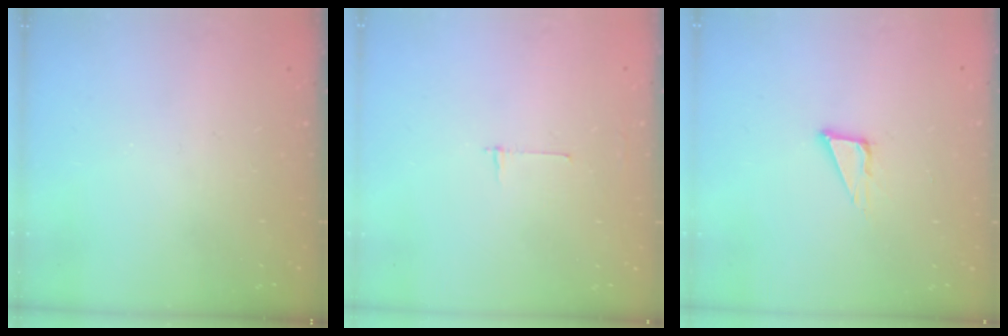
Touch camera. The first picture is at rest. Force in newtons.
{"total": 2.7, "press": 2.7, "slide": 0.3}
{"total": 5.3, "press": 5.3, "slide": 0.3}